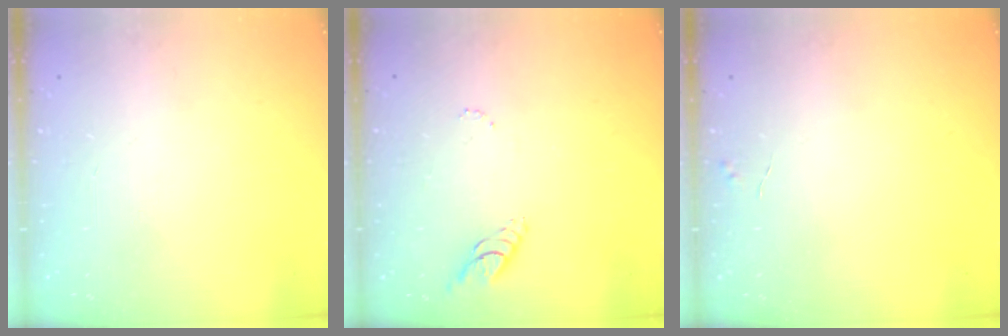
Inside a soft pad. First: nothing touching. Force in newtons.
{"total": 6.9, "press": 6.8, "slide": 0.7}
{"total": 2.8, "press": 2.8, "slide": 0.3}